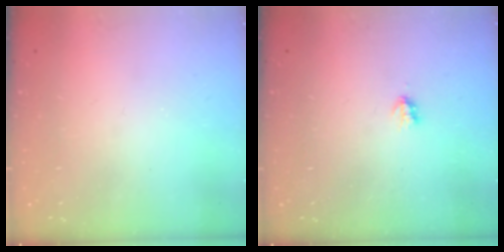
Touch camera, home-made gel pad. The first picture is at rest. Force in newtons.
{"total": 1.7, "press": 1.7, "slide": 0.3}